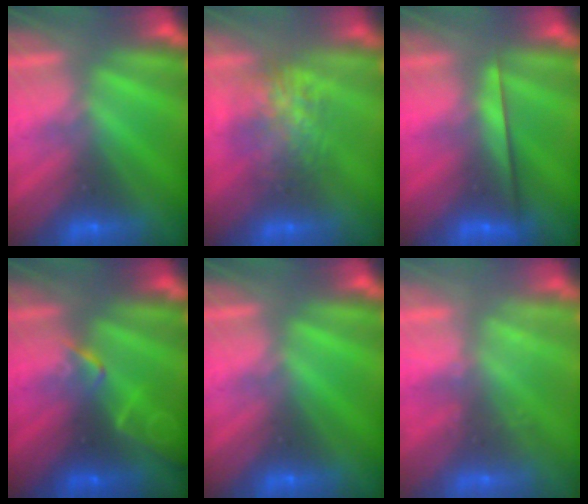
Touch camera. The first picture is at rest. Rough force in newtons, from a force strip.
{"total": 7.3}
{"total": 2.2}
{"total": 2.1}
{"total": 0.0}
{"total": 2.3}